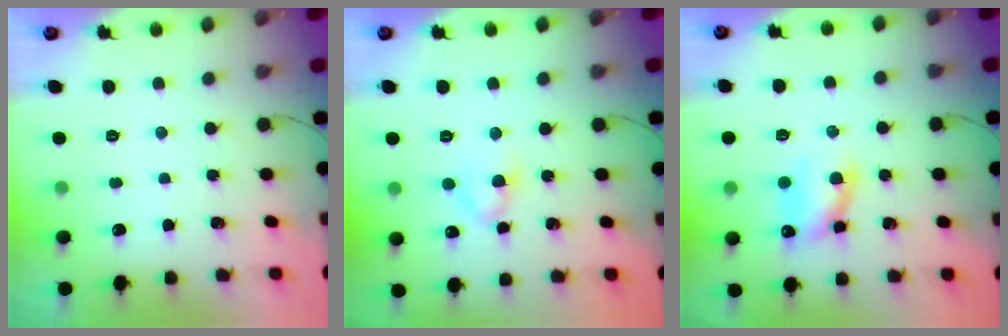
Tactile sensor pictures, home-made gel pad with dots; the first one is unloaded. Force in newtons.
{"total": 3.9, "press": 3.7, "slide": 1.2}
{"total": 8.8, "press": 8.7, "slide": 1.4}